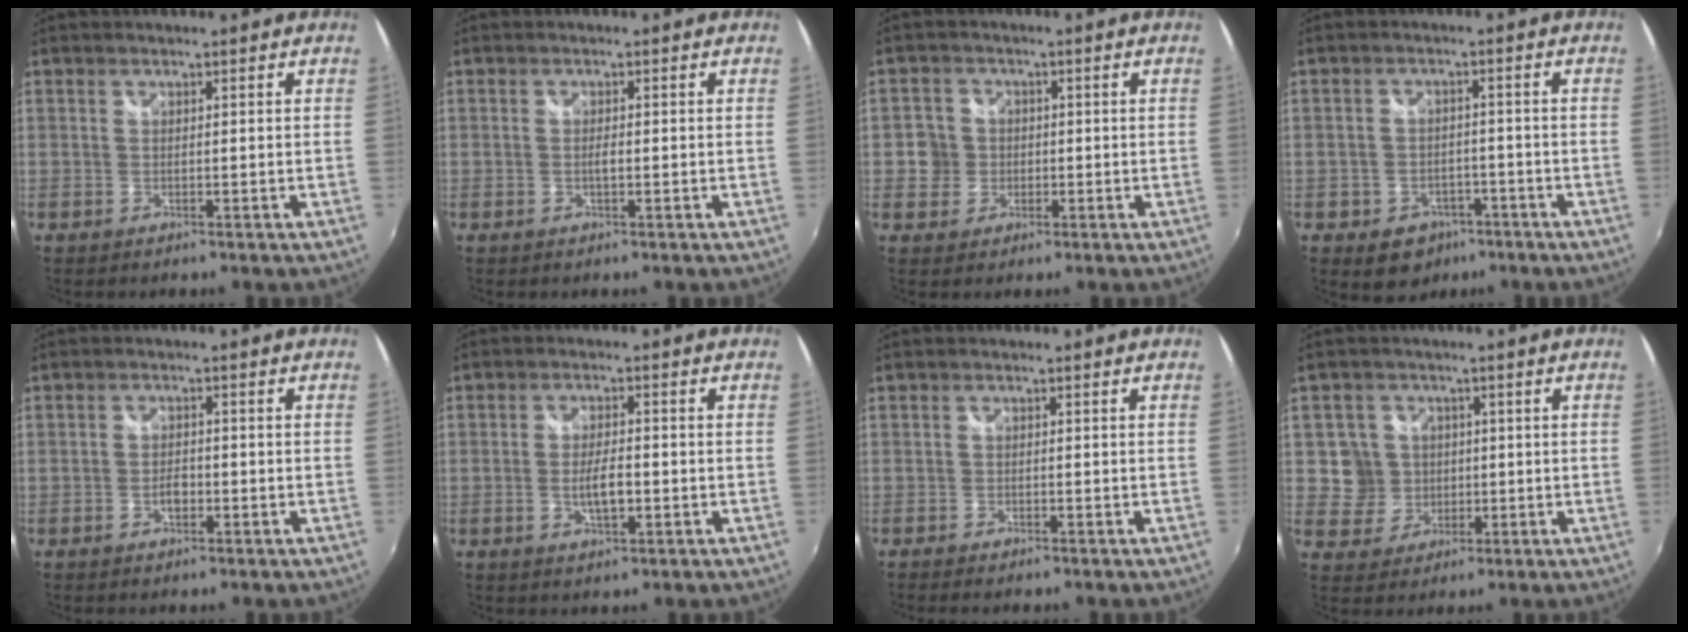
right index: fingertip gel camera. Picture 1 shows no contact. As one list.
[{"total": 1.0, "force": [-0.3, 0.3, 1.0], "torque": [-0.019, -0.001, -0.005]}, {"total": 4.5, "force": [-0.7, 4.4, 0.6], "torque": [-0.004, 0.009, -0.015]}, {"total": 7.0, "force": [-4.0, 5.4, 2.2], "torque": [-0.057, 0.009, -0.043]}, {"total": 2.3, "force": [-1.0, 1.3, 1.6], "torque": [-0.030, 0.002, -0.019]}, {"total": 4.6, "force": [-1.2, 1.5, 4.2], "torque": [-0.082, -0.004, -0.019]}, {"total": 2.0, "force": [-1.7, 0.5, 0.8], "torque": [-0.023, -0.010, -0.032]}, {"total": 6.2, "force": [0.3, 6.2, 0.8], "torque": [-0.027, 0.013, 0.010]}]